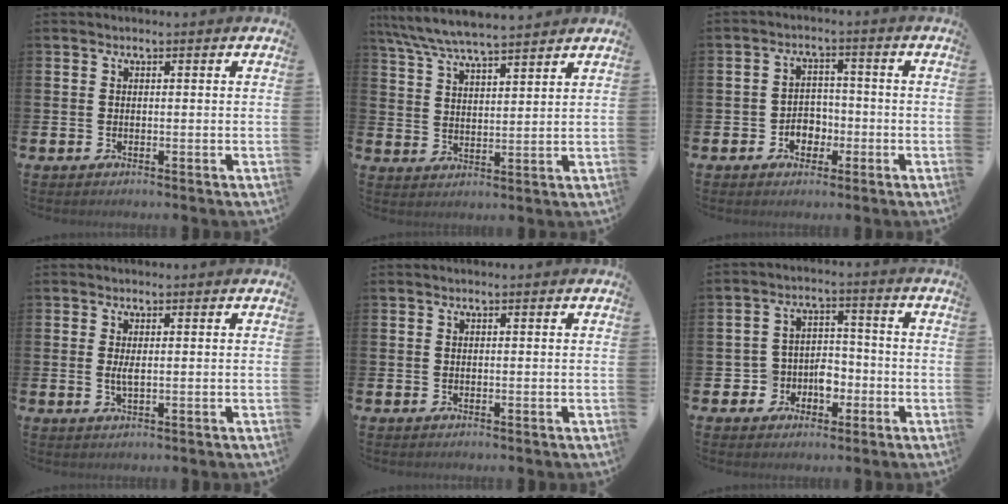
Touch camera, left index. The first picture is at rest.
{"total": 6.9, "force": [6.5, 0.6, 2.1], "torque": [-0.067, -0.029, 0.119]}
{"total": 3.5, "force": [-1.6, 2.8, 1.4], "torque": [-0.028, 0.003, -0.038]}
{"total": 1.7, "force": [0.2, 0.5, 1.6], "torque": [-0.026, -0.002, 0.002]}
{"total": 0.0}
{"total": 5.0, "force": [-1.7, 4.4, 1.6], "torque": [-0.037, 0.004, -0.038]}